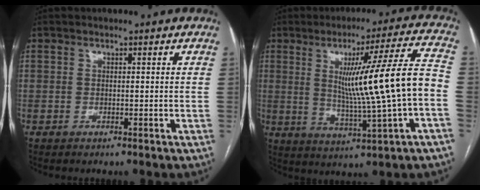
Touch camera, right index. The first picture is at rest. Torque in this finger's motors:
{"motor_torque": [1.22, 0.02, 0.68, 0.21]}